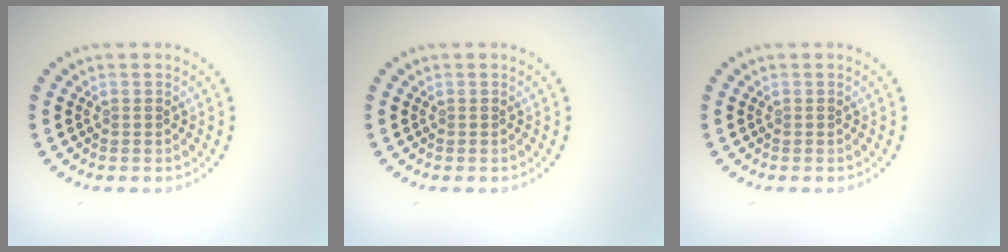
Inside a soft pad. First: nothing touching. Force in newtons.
{"total": 0.0}
{"total": 0.0}